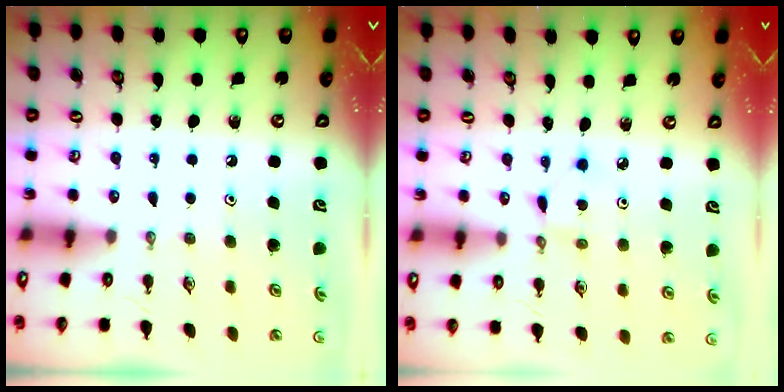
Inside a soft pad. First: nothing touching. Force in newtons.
{"total": 1.9, "press": 1.9, "slide": 0.2}